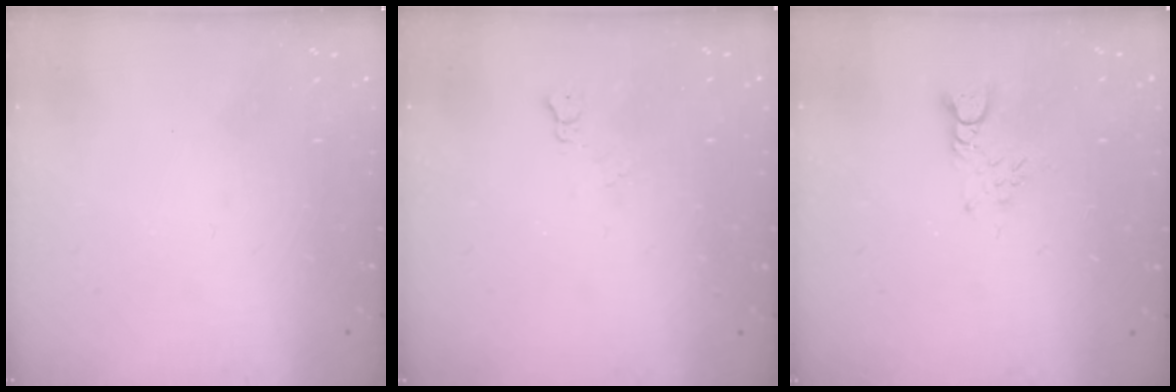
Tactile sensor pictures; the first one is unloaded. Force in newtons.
{"total": 5.1, "press": 5.0, "slide": 0.7}
{"total": 3.1, "press": 3.1, "slide": 0.2}